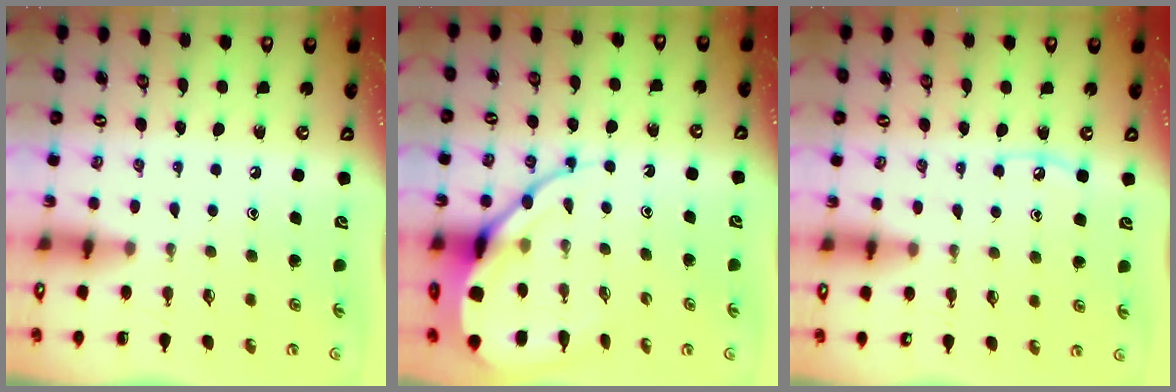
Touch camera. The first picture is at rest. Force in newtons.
{"total": 10.6, "press": 10.6, "slide": 1.0}
{"total": 4.7, "press": 4.6, "slide": 0.6}